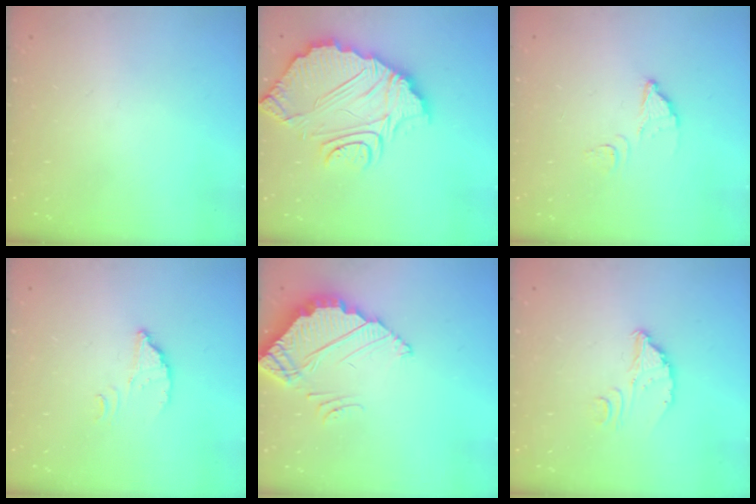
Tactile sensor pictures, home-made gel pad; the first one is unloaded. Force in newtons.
{"total": 15.9, "press": 15.8, "slide": 1.4}
{"total": 2.5, "press": 2.5, "slide": 0.2}
{"total": 2.6, "press": 2.6, "slide": 0.1}
{"total": 4.0, "press": 4.0, "slide": 0.2}
{"total": 2.9, "press": 2.9, "slide": 0.2}